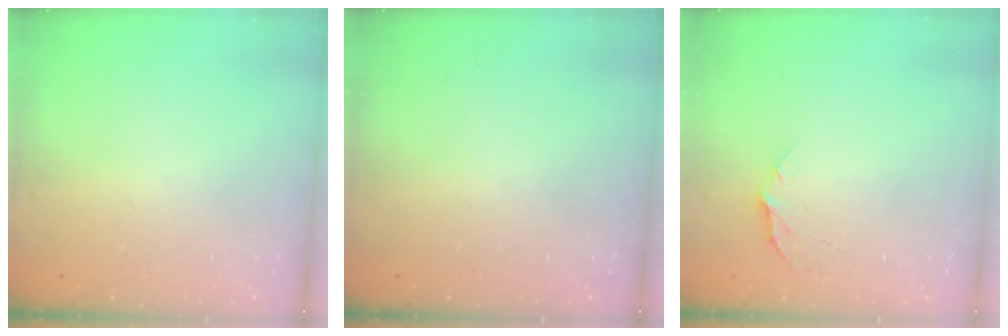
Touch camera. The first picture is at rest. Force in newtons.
{"total": 0.0}
{"total": 5.0, "press": 5.0, "slide": 0.6}